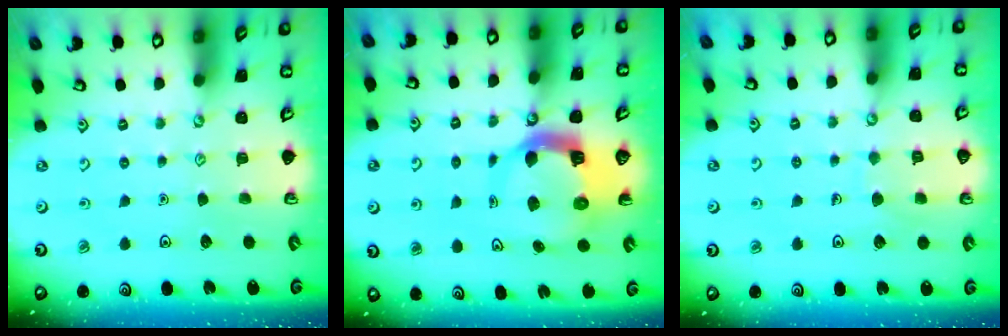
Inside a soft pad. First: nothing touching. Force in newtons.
{"total": 8.5, "press": 8.4, "slide": 1.3}
{"total": 5.7, "press": 5.7, "slide": 0.3}